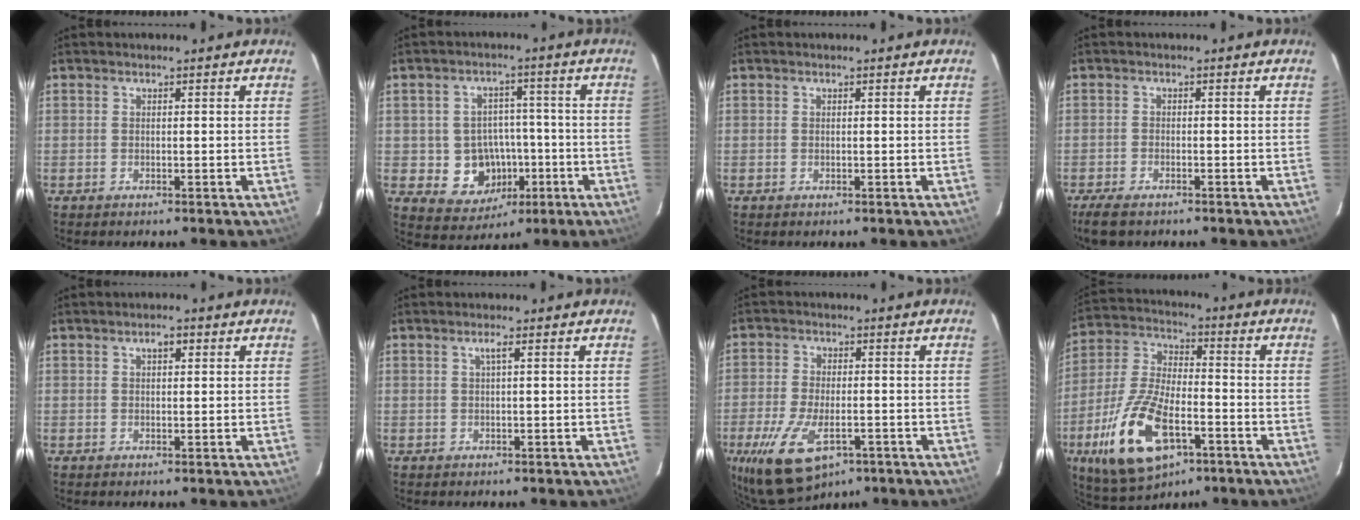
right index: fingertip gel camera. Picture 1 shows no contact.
{"total": 10.0, "force": [-2.4, 9.1, 3.4], "torque": [-0.077, 0.025, -0.014]}
{"total": 0.0}
{"total": 4.8, "force": [-3.6, 1.9, 2.5], "torque": [-0.069, -0.015, -0.069]}
{"total": 1.9, "force": [0.8, 1.0, 1.4], "torque": [-0.022, 0.009, 0.012]}
{"total": 1.2, "force": [0.3, -0.2, 1.1], "torque": [-0.019, 0.003, 0.005]}
{"total": 13.2, "force": [-6.5, 6.4, 9.6], "torque": [-0.214, -0.036, -0.109]}
{"total": 18.6, "force": [-8.0, 8.5, 14.4], "torque": [-0.314, -0.020, -0.142]}